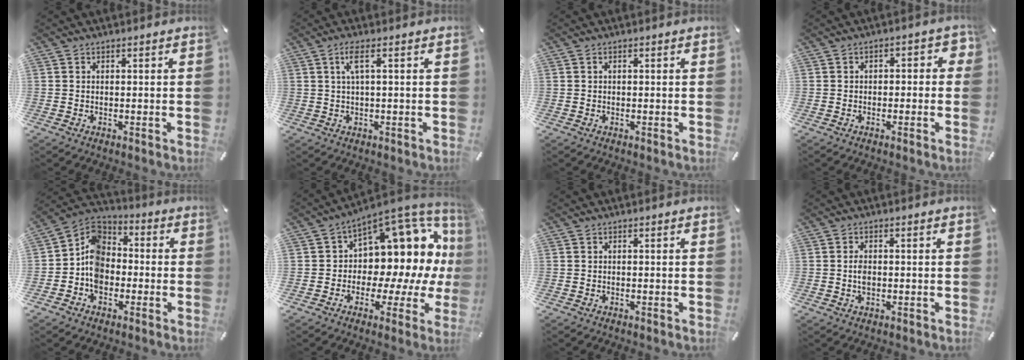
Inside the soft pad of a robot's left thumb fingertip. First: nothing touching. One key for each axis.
{"total": 3.8, "fx": 1.0, "fy": 0.7, "fz": 3.6, "tx": -0.074, "ty": 0.003, "tz": 0.015}
{"total": 0.6, "fx": 0.1, "fy": 0.4, "fz": 0.5, "tx": -0.010, "ty": 0.002, "tz": 0.000}
{"total": 3.2, "fx": -1.1, "fy": 2.1, "fz": 2.1, "tx": -0.032, "ty": 0.012, "tz": -0.026}
{"total": 10.0, "fx": -3.0, "fy": 8.2, "fz": 4.9, "tx": -0.123, "ty": 0.017, "tz": -0.061}
{"total": 13.2, "fx": 6.0, "fy": 8.9, "fz": 7.6, "tx": -0.086, "ty": -0.084, "tz": 0.099}
{"total": 0.0}
{"total": 2.5, "fx": -0.2, "fy": 1.5, "fz": 2.1, "tx": -0.047, "ty": -0.001, "tz": -0.006}